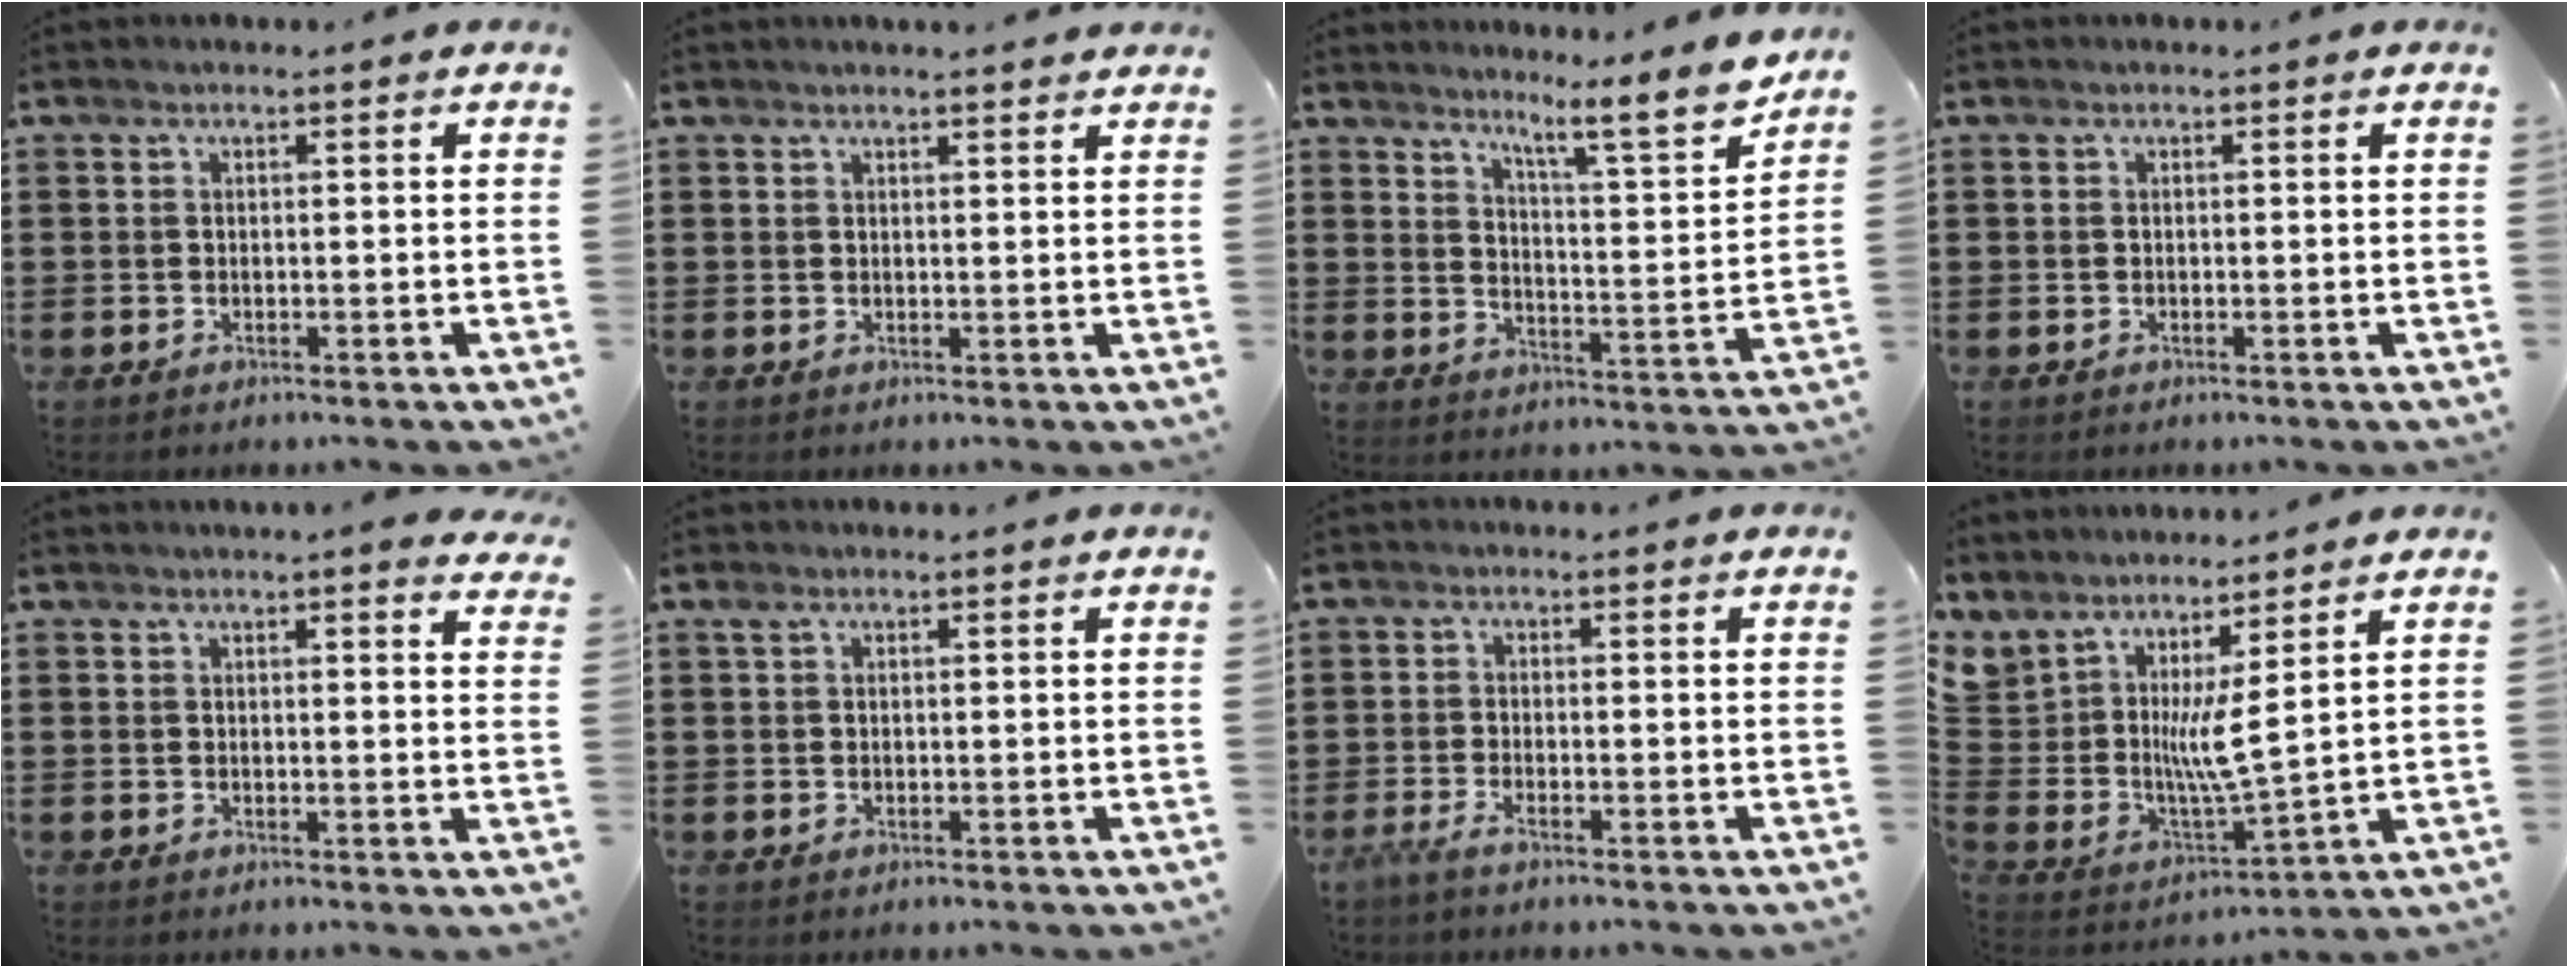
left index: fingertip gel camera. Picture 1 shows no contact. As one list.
[{"total": 1.5, "force": [1.4, -0.1, 0.3], "torque": [-0.009, 0.001, 0.028]}, {"total": 8.1, "force": [7.0, -0.1, 4.1], "torque": [-0.065, -0.063, 0.107]}, {"total": 0.0}, {"total": 2.2, "force": [2.0, -0.1, 0.8], "torque": [-0.012, -0.008, 0.037]}, {"total": 0.9, "force": [0.4, 0.5, 0.6], "torque": [-0.014, 0.005, 0.008]}, {"total": 1.8, "force": [-1.2, 0.1, 1.4], "torque": [-0.039, -0.006, -0.028]}, {"total": 5.0, "force": [2.1, 0.6, 4.5], "torque": [-0.117, -0.059, 0.029]}]